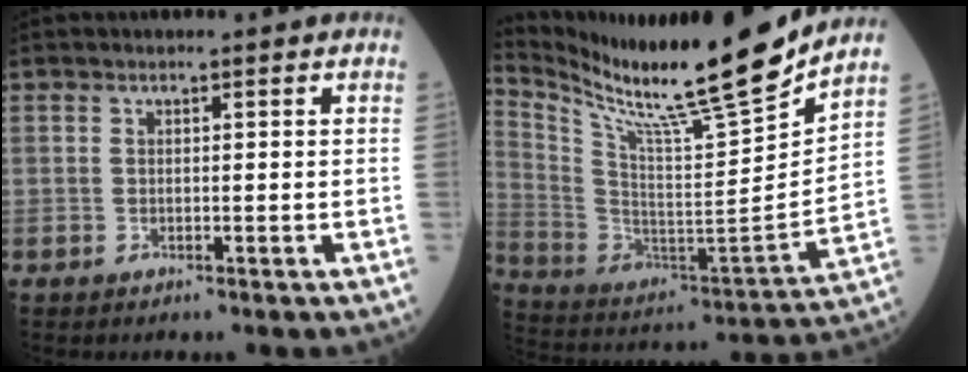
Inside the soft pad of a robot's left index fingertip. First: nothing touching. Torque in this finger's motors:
{"motor_torque": [0.61, -0.94, 0.29, 0.10]}